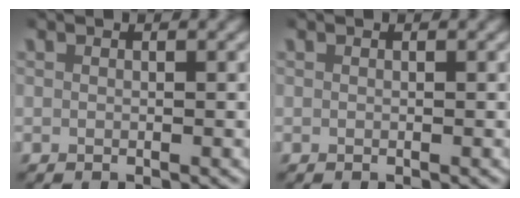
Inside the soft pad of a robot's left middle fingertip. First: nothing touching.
{"total": 0.0}